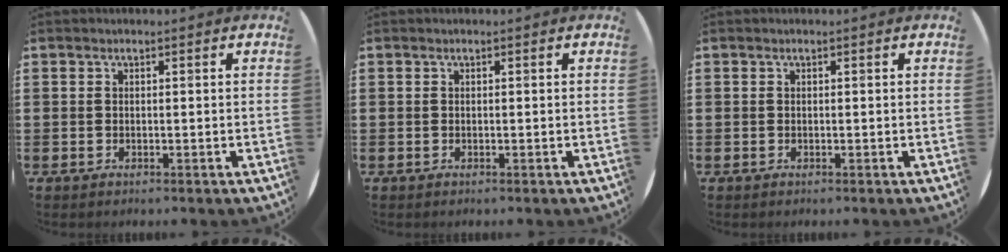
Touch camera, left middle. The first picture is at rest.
{"total": 0.0}
{"total": 0.0}